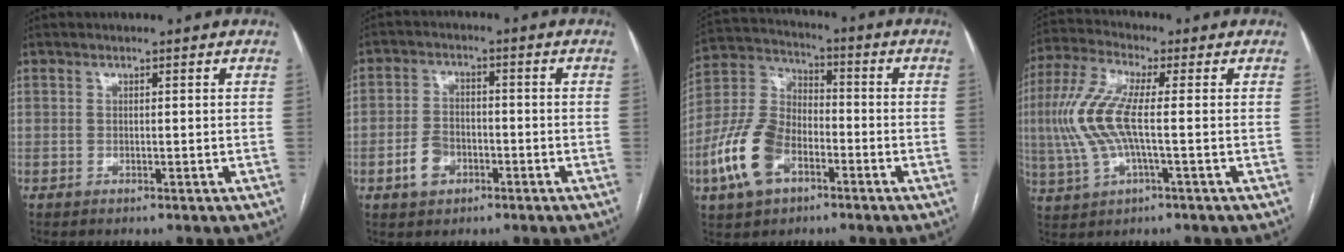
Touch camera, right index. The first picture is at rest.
{"total": 5.1, "force": [-2.2, 3.5, 2.9], "torque": [-0.058, 0.009, -0.037]}
{"total": 12.9, "force": [-5.4, 7.6, 9.0], "torque": [-0.214, 0.013, -0.103]}
{"total": 10.3, "force": [-0.3, 2.2, 10.1], "torque": [-0.238, 0.013, -0.009]}